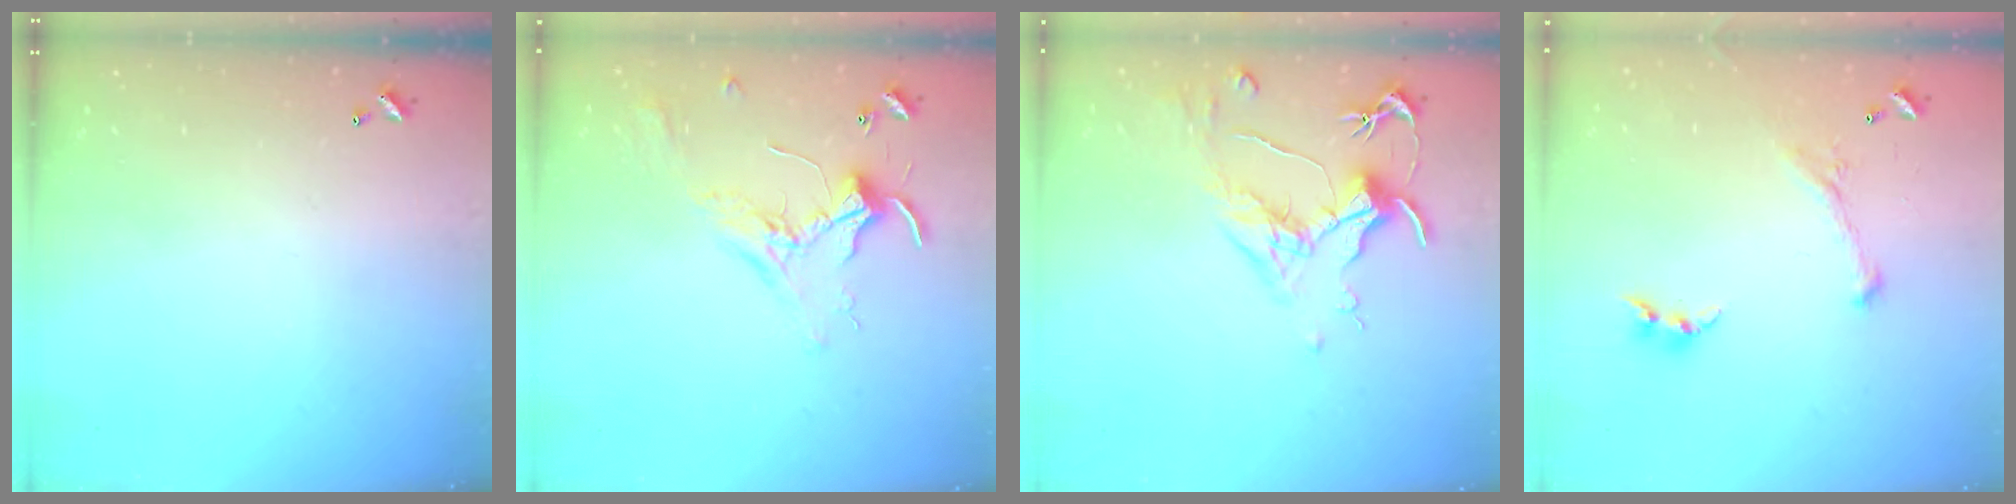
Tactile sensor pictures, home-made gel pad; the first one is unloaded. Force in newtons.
{"total": 2.1, "press": 2.1, "slide": 0.5}
{"total": 1.7, "press": 1.4, "slide": 0.9}
{"total": 2.8, "press": 2.6, "slide": 0.9}